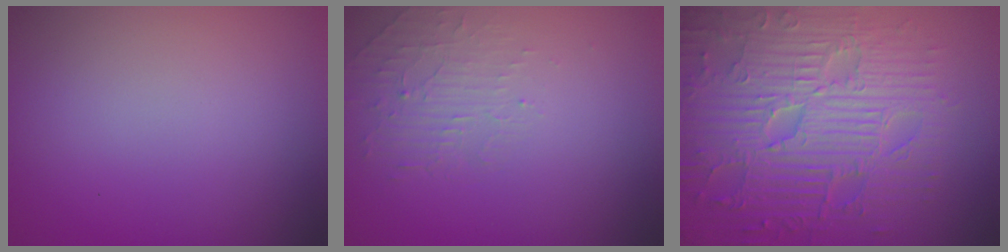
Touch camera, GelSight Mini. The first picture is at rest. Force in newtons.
{"total": 1.8, "press": 0.5, "slide": 1.7}
{"total": 9.4, "press": 6.8, "slide": 6.5}